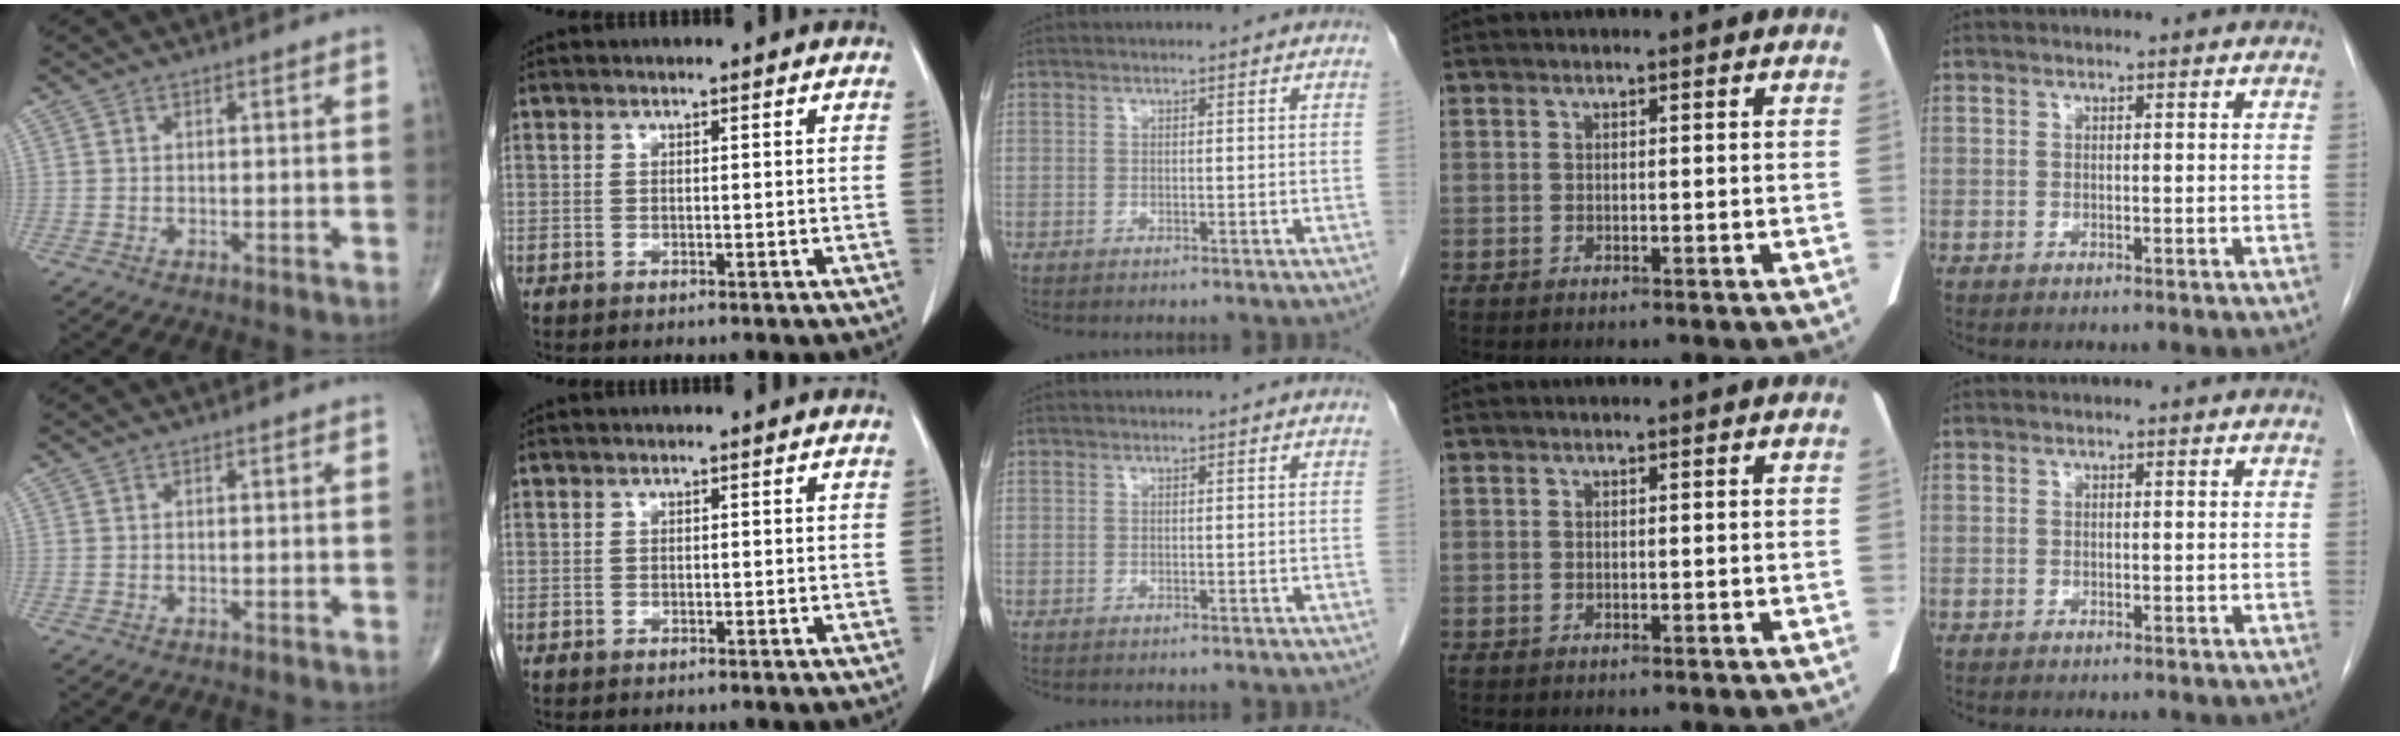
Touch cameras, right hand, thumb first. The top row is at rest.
{}